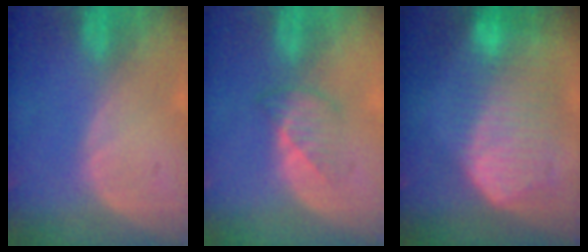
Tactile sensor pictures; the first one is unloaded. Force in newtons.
{"total": 3.2, "press": 3.0, "slide": 1.0}
{"total": 10.3, "press": 8.9, "slide": 5.2}